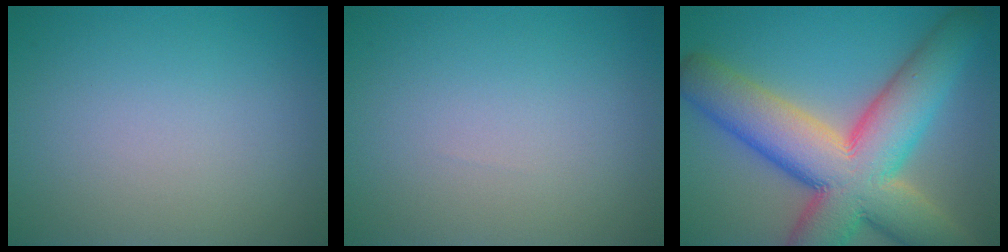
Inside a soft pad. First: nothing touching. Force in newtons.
{"total": 0.0}
{"total": 14.2, "press": 14.1, "slide": 1.1}